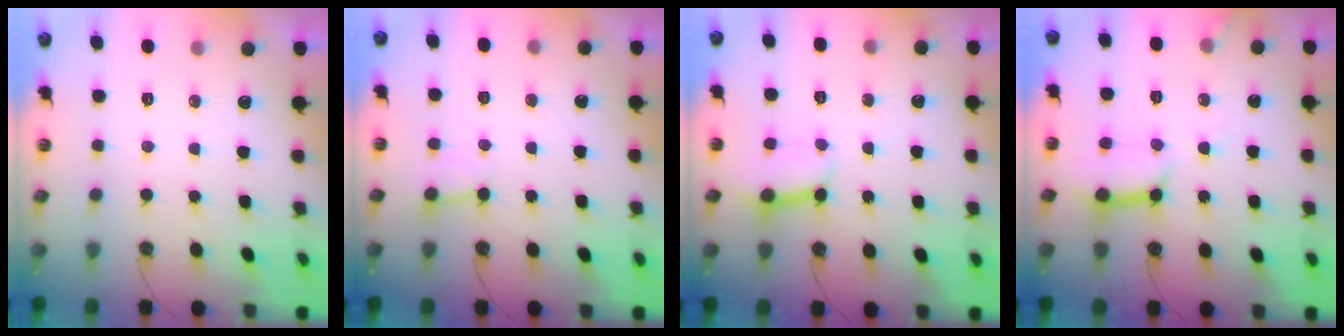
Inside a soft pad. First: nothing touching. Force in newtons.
{"total": 5.0, "press": 5.0, "slide": 0.4}
{"total": 8.9, "press": 8.9, "slide": 1.0}
{"total": 12.8, "press": 12.7, "slide": 1.4}